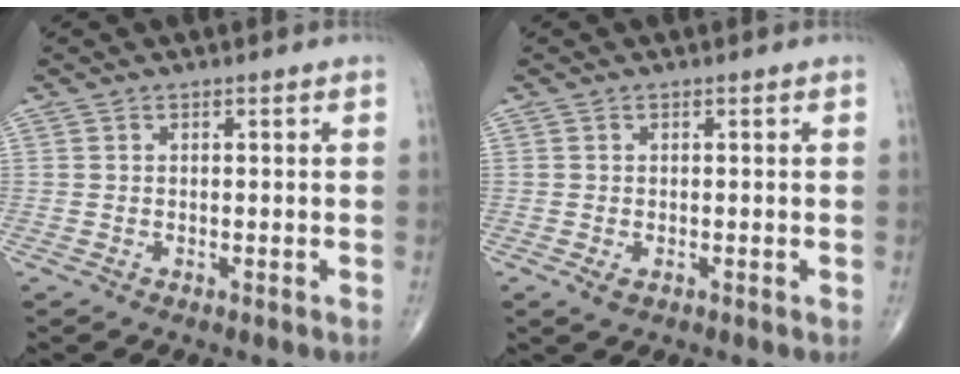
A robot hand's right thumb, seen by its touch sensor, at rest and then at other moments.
{"total": 1.4, "force": [-0.4, 0.8, 1.0], "torque": [-0.020, -0.004, -0.006]}